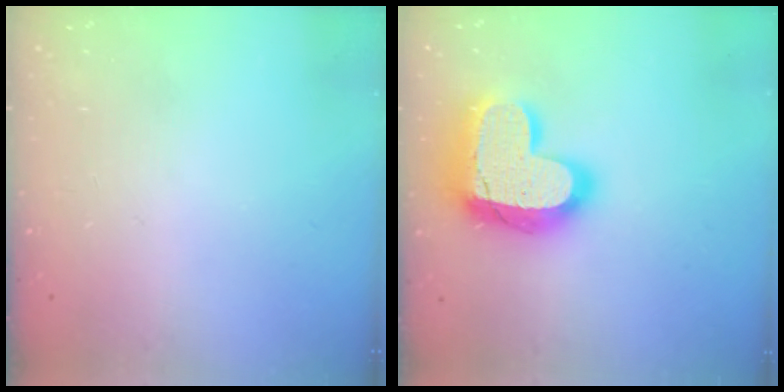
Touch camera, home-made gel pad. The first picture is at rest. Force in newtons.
{"total": 21.1, "press": 21.0, "slide": 1.5}